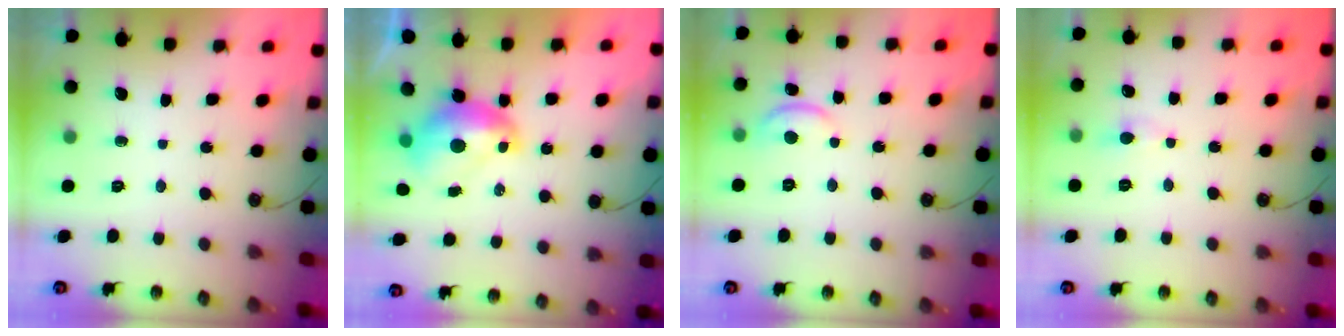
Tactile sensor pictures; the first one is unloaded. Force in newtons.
{"total": 2.8, "press": 2.8, "slide": 0.4}
{"total": 2.0, "press": 2.0, "slide": 0.2}
{"total": 0.5, "press": 0.4, "slide": 0.4}